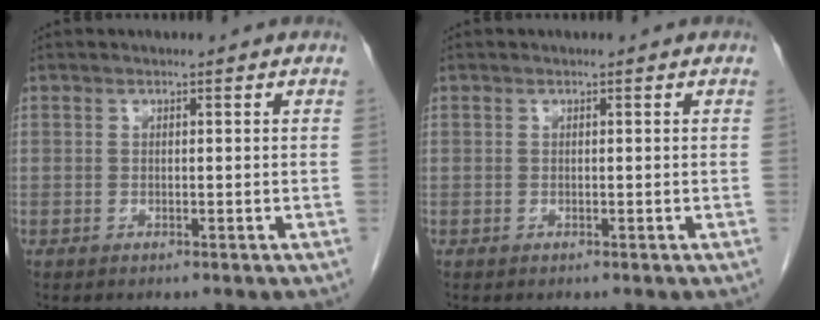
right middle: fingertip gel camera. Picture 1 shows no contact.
{"total": 0.0}